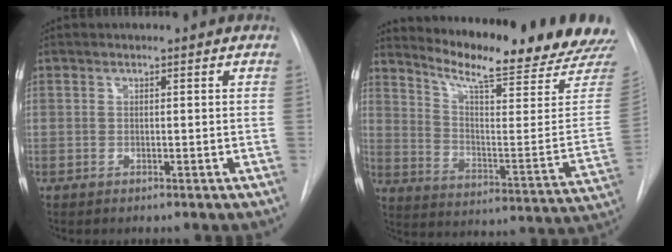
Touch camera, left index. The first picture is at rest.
{"total": 21.8, "force": [20.4, -0.4, 7.9], "torque": [-0.134, -0.114, 0.267]}